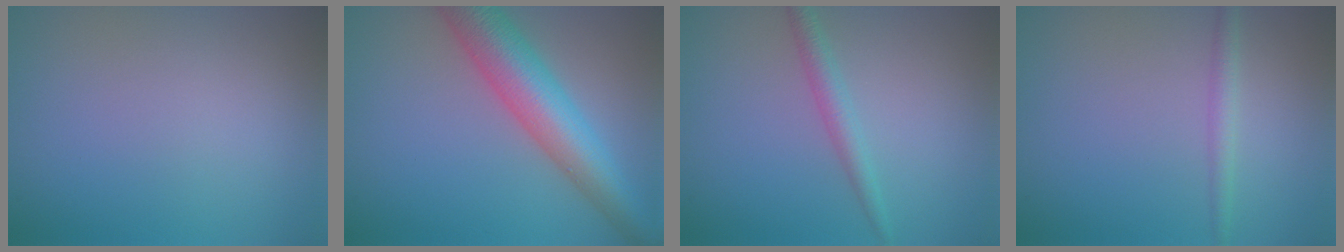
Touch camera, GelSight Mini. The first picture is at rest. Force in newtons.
{"total": 8.1, "press": 8.1, "slide": 0.2}
{"total": 2.1, "press": 2.1, "slide": 0.0}
{"total": 1.7, "press": 1.7, "slide": 0.1}